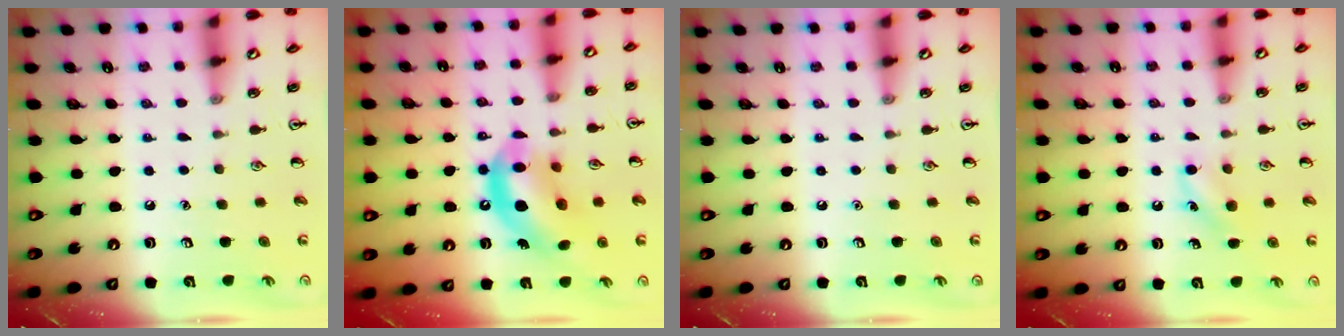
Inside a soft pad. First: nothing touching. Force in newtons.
{"total": 13.9, "press": 13.3, "slide": 4.0}
{"total": 0.0}
{"total": 7.4, "press": 7.2, "slide": 1.9}